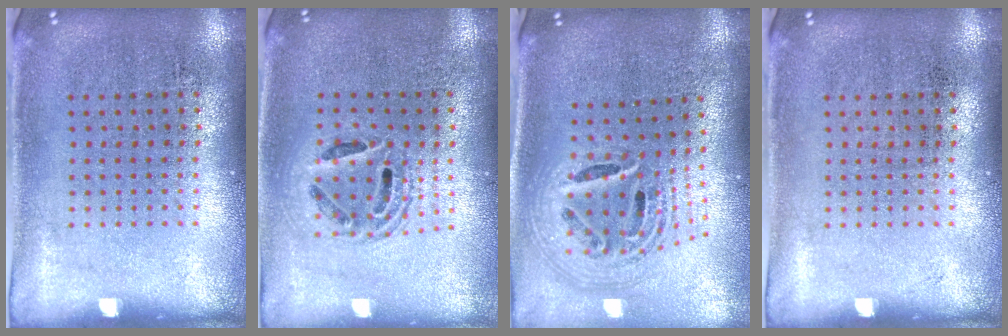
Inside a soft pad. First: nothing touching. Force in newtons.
{"total": 1.4, "press": 1.2, "slide": 0.6}
{"total": 2.6, "press": 1.8, "slide": 1.8}
{"total": 0.0}